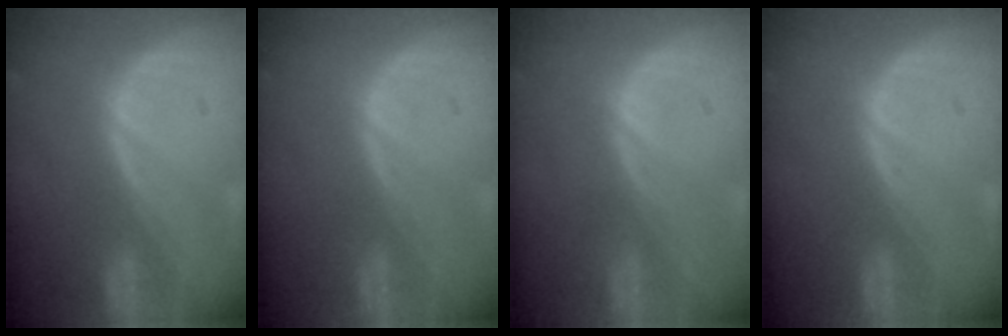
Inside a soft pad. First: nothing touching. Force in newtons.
{"total": 0.0}
{"total": 0.0}
{"total": 0.0}